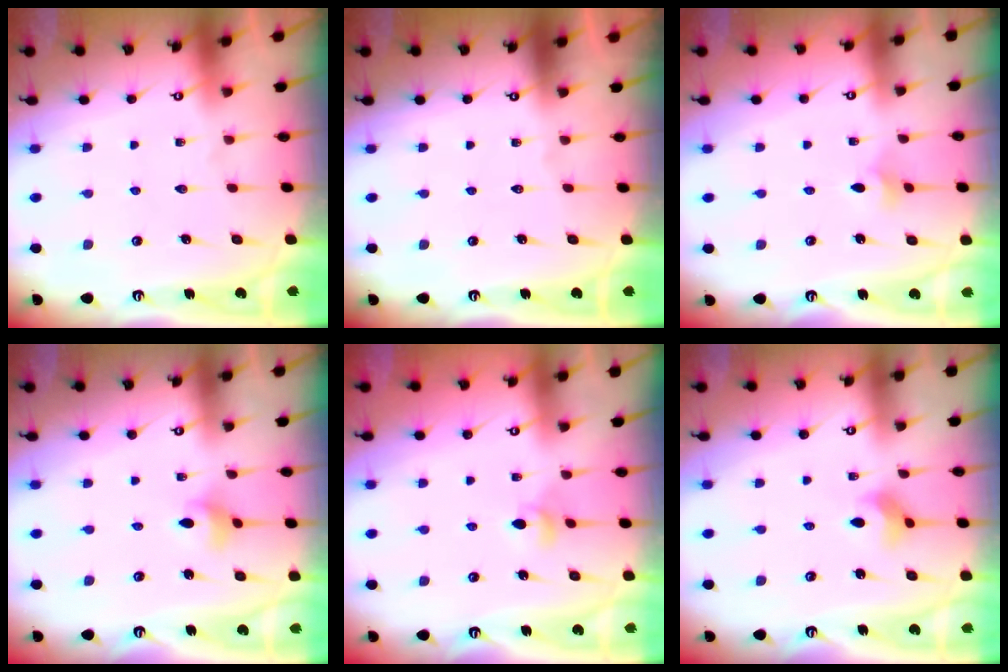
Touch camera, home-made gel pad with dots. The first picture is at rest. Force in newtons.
{"total": 0.0}
{"total": 2.8, "press": 2.8, "slide": 0.6}
{"total": 2.8, "press": 2.8, "slide": 0.3}
{"total": 3.6, "press": 3.4, "slide": 1.0}
{"total": 4.3, "press": 4.2, "slide": 0.8}